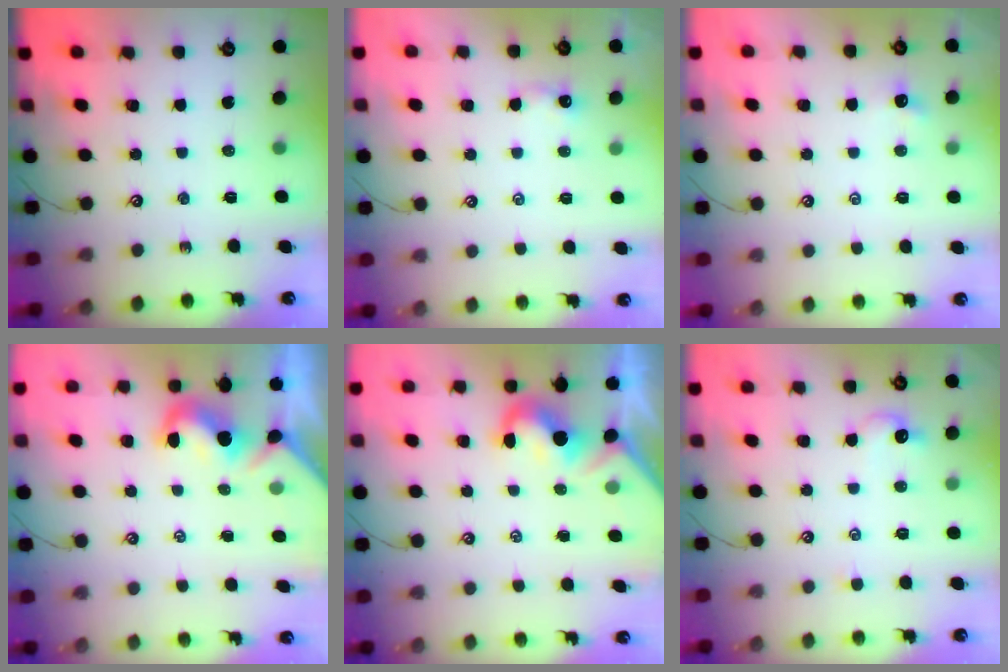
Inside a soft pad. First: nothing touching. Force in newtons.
{"total": 3.2, "press": 3.2, "slide": 0.2}
{"total": 0.0}
{"total": 1.9, "press": 1.8, "slide": 0.6}
{"total": 1.8, "press": 1.6, "slide": 0.8}
{"total": 0.8, "press": 0.5, "slide": 0.6}